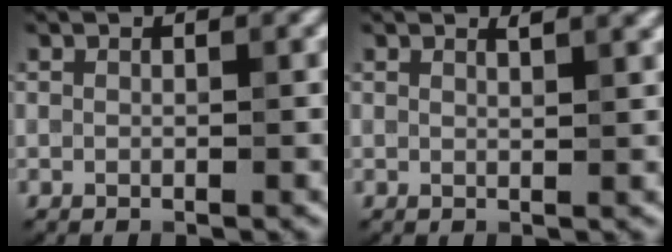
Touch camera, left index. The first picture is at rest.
{"total": 1.6, "force": [1.3, 0.5, 0.9], "torque": [-0.003, 0.004, 0.014]}